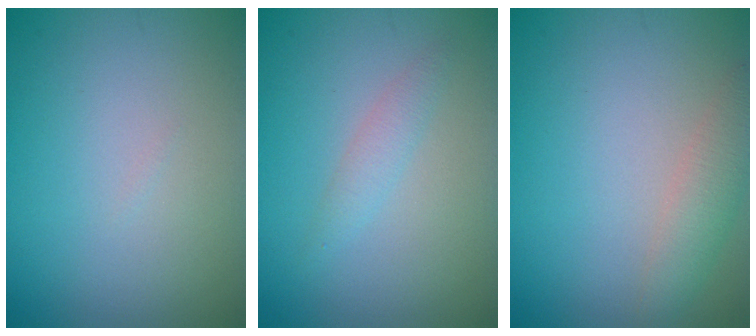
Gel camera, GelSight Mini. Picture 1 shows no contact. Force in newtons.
{"total": 1.3, "press": 1.3, "slide": 0.0}
{"total": 2.4, "press": 2.4, "slide": 0.2}